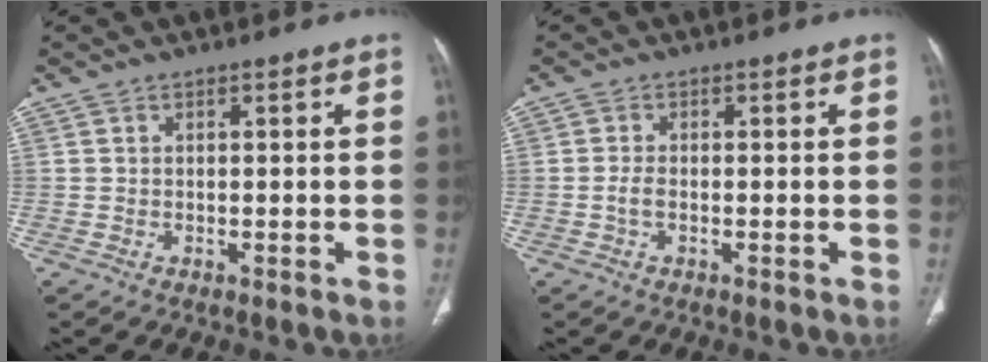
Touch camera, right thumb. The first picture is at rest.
{"total": 1.8, "force": [-0.5, 0.9, 1.5], "torque": [-0.036, 0.003, -0.012]}